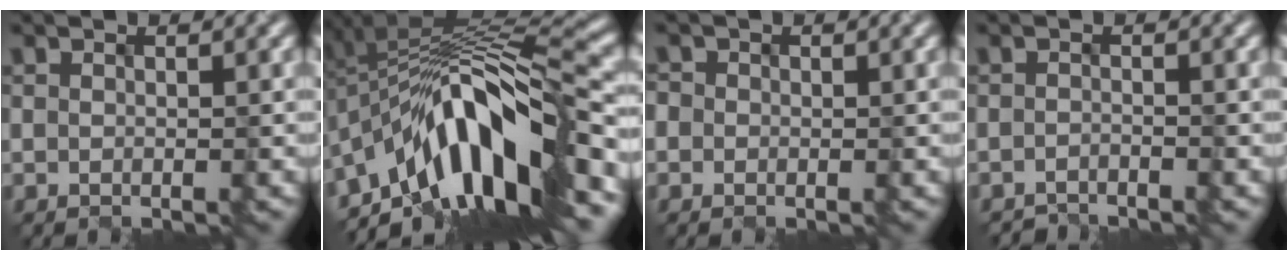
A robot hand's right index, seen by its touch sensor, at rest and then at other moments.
{"total": 12.2, "force": [-6.3, 3.5, 9.8], "torque": [-0.140, 0.019, -0.111]}
{"total": 1.1, "force": [-0.2, 1.1, 0.0], "torque": [-0.002, 0.000, 0.001]}
{"total": 1.7, "force": [-1.6, -0.2, -0.4], "torque": [0.010, -0.002, -0.032]}